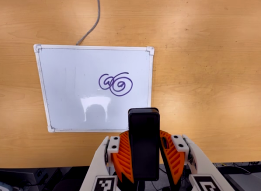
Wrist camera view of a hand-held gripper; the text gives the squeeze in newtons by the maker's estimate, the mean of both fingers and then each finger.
{"total": 8.2, "left": 6.8, "right": 9.7}